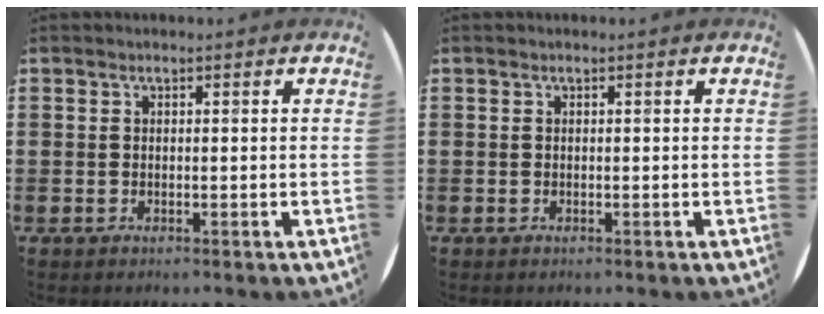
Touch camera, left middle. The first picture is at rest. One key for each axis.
{"total": 0.0}